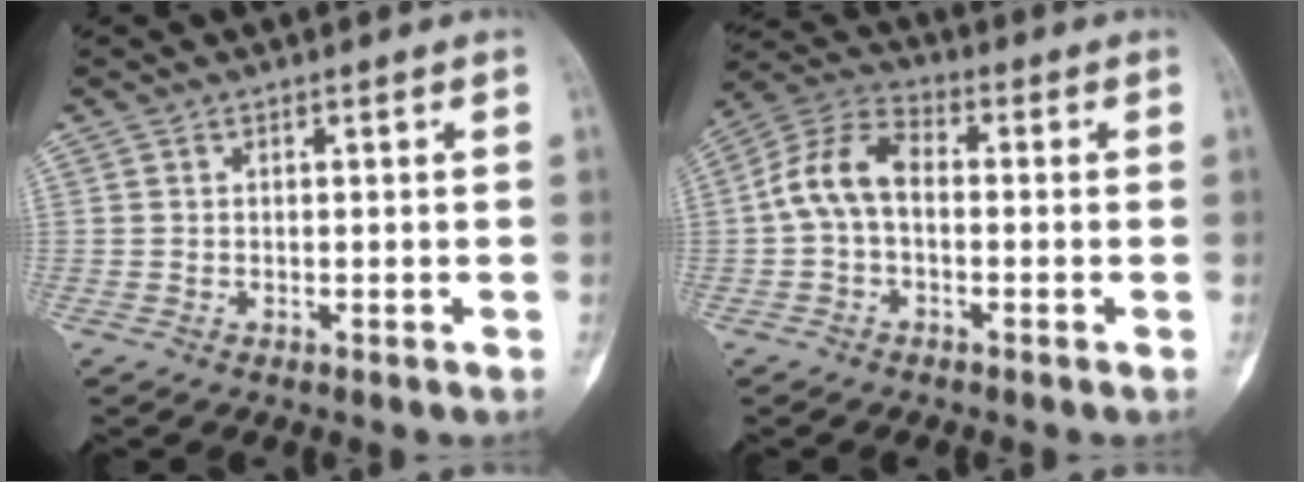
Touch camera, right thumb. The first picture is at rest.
{"total": 9.0, "force": [-0.5, 5.6, 7.0], "torque": [-0.135, 0.030, -0.023]}